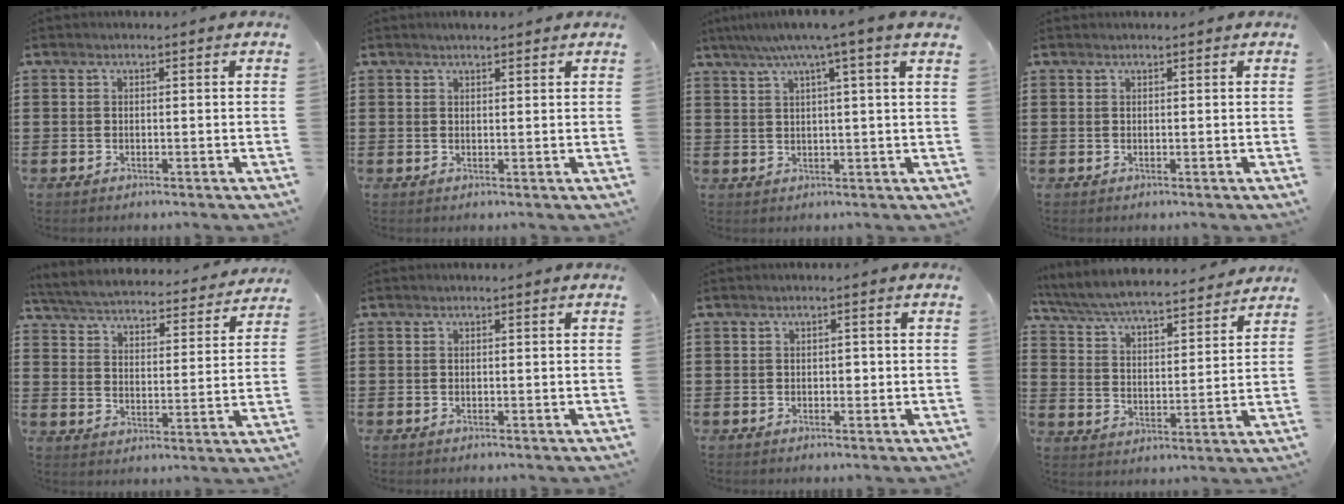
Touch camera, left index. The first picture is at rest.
{"total": 1.2, "force": [1.1, 0.2, 0.3], "torque": [-0.008, 0.002, 0.021]}
{"total": 5.5, "force": [3.6, -0.7, 4.0], "torque": [-0.089, -0.005, 0.059]}
{"total": 0.0}
{"total": 4.3, "force": [4.2, -0.1, 0.5], "torque": [-0.035, -0.035, 0.067]}
{"total": 0.0}
{"total": 0.6, "force": [0.0, 0.5, 0.3], "torque": [-0.006, 0.004, -0.002]}
{"total": 6.0, "force": [5.8, 0.2, 1.6], "torque": [-0.058, -0.040, 0.096]}